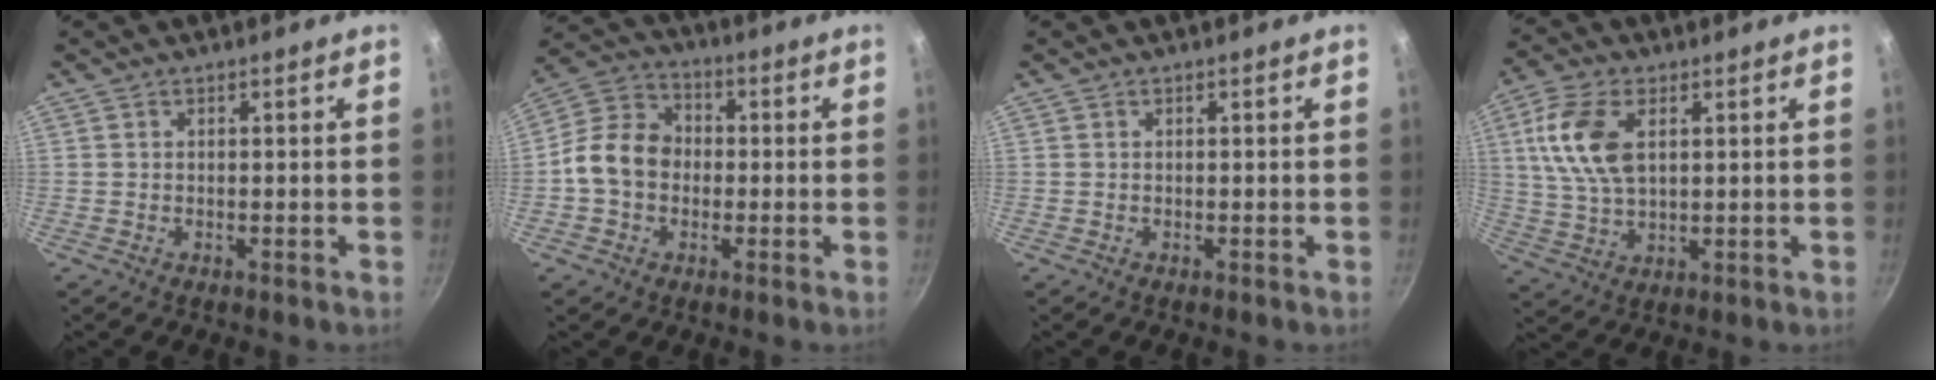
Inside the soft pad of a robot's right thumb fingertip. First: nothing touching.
{"total": 10.9, "force": [-1.1, 8.8, 6.4], "torque": [-0.085, 0.030, -0.043]}
{"total": 0.0}
{"total": 11.8, "force": [3.1, 6.7, 9.3], "torque": [-0.178, -0.001, 0.060]}